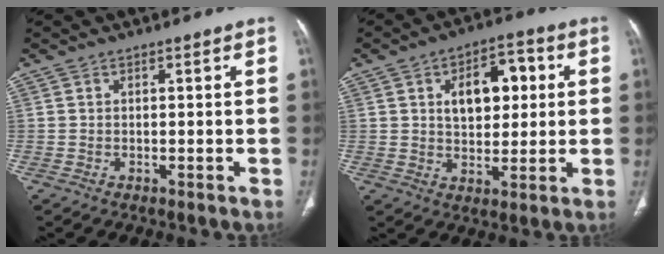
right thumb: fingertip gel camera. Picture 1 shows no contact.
{"total": 11.1, "force": [2.8, 6.6, 8.5], "torque": [-0.090, 0.007, 0.042]}